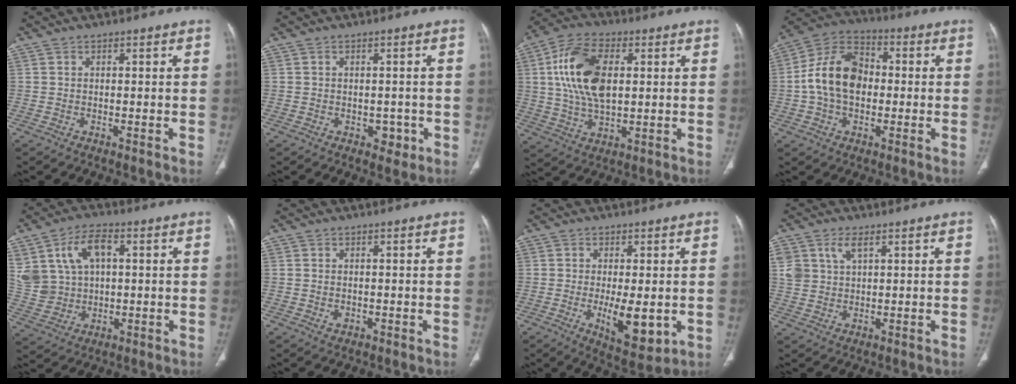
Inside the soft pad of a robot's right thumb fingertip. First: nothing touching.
{"total": 2.7, "force": [-0.8, 2.1, 1.5], "torque": [-0.002, 0.003, -0.006]}
{"total": 15.2, "force": [2.7, 8.5, 12.3], "torque": [-0.237, 0.007, 0.051]}
{"total": 13.7, "force": [-0.2, 9.5, 10.0], "torque": [-0.169, 0.032, -0.015]}
{"total": 12.5, "force": [3.8, 8.3, 8.5], "torque": [-0.150, 0.004, 0.081]}
{"total": 1.3, "force": [-0.2, 1.0, 0.8], "torque": [-0.012, 0.001, 0.000]}
{"total": 9.5, "force": [-1.6, 3.8, 8.5], "torque": [-0.122, -0.021, -0.016]}
{"total": 5.3, "force": [2.6, 3.0, 3.5], "torque": [-0.066, -0.005, 0.057]}